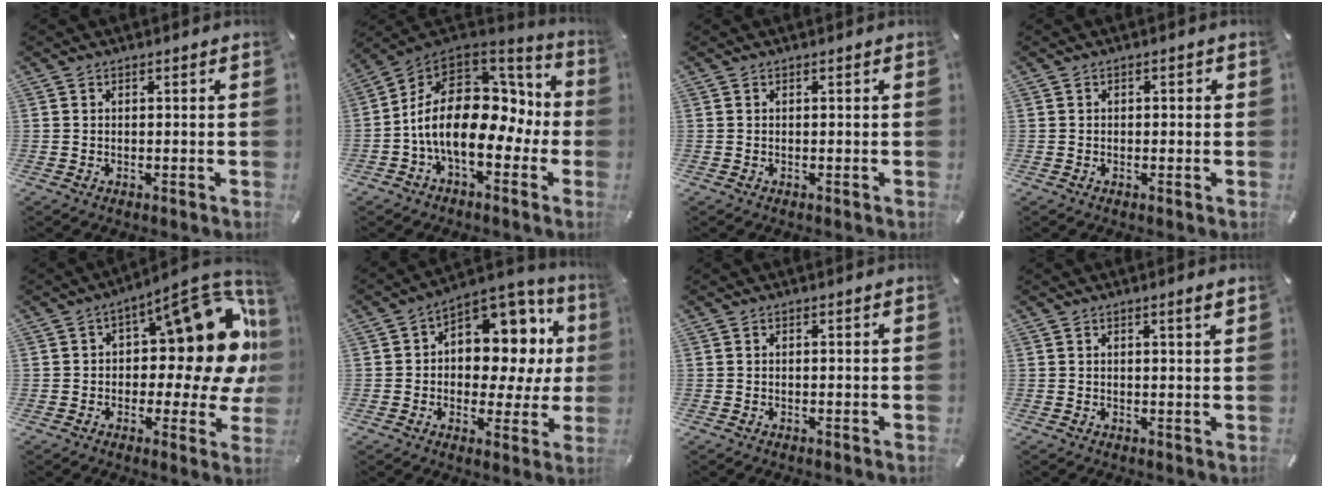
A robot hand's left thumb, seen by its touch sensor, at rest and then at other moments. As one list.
[{"total": 19.5, "force": [-1.7, 11.8, 15.4], "torque": [-0.288, -0.003, -0.024]}, {"total": 0.0}, {"total": 1.0, "force": [-0.3, 0.7, 0.5], "torque": [-0.011, 0.005, -0.009]}, {"total": 19.9, "force": [5.8, 9.7, 16.3], "torque": [-0.188, -0.051, 0.093]}, {"total": 12.2, "force": [3.1, 9.0, 7.6], "torque": [-0.101, -0.036, 0.060]}, {"total": 0.0}, {"total": 2.2, "force": [1.1, 0.2, 1.9], "torque": [-0.030, -0.002, 0.015]}]